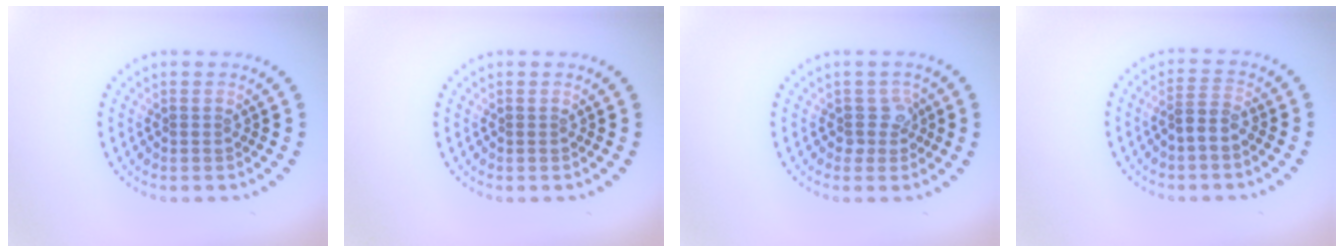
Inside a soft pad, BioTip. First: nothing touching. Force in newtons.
{"total": 0.0}
{"total": 1.9, "press": 1.5, "slide": 1.1}
{"total": 1.9, "press": 1.6, "slide": 1.0}